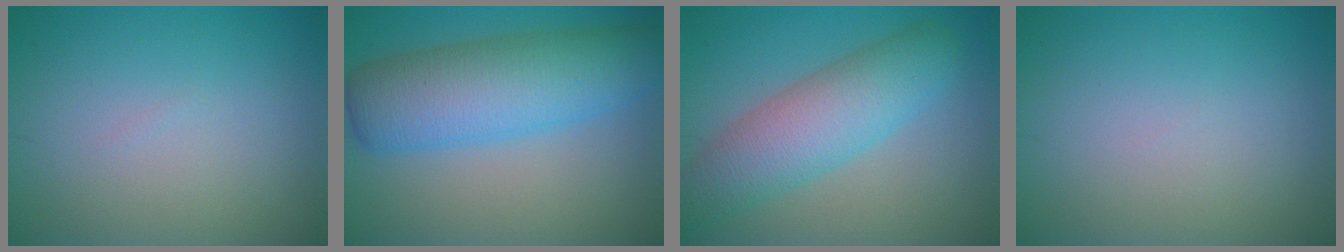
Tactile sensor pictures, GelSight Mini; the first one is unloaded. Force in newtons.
{"total": 8.9, "press": 8.9, "slide": 0.2}
{"total": 6.7, "press": 6.7, "slide": 0.1}
{"total": 0.0}